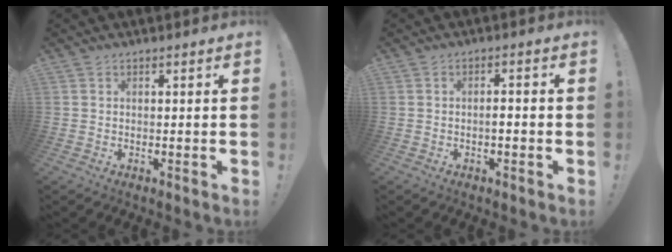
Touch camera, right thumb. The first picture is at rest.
{"total": 2.3, "force": [-1.1, 0.5, 2.0], "torque": [-0.035, 0.005, -0.020]}